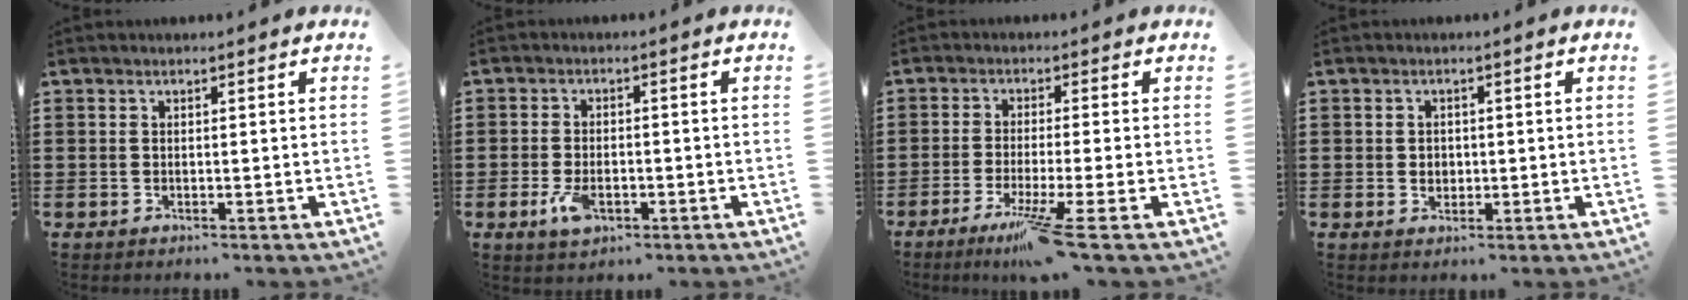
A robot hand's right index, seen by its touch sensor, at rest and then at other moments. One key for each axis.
{"total": 4.0, "fx": -1.5, "fy": 2.1, "fz": 3.0, "tx": -0.072, "ty": -0.008, "tz": -0.030}
{"total": 6.3, "fx": -3.6, "fy": -1.0, "fz": 5.1, "tx": -0.108, "ty": -0.028, "tz": -0.069}
{"total": 1.6, "fx": 0.1, "fy": 1.4, "fz": 0.7, "tx": -0.017, "ty": 0.009, "tz": -0.001}